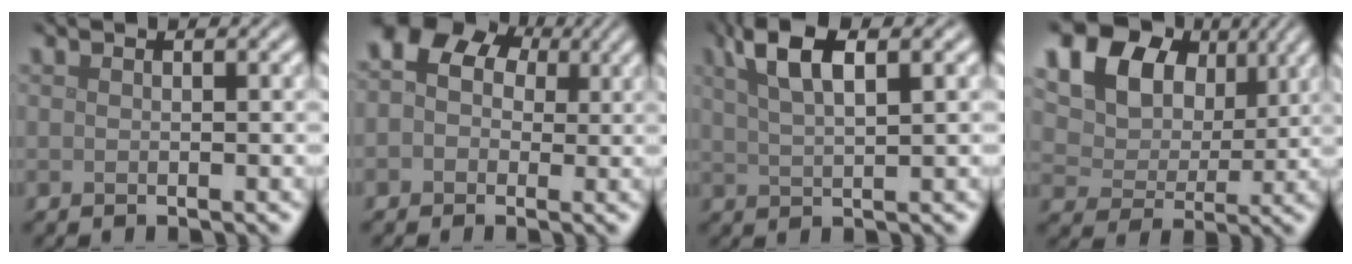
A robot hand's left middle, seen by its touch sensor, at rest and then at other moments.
{"total": 7.7, "force": [2.1, 6.3, 3.8], "torque": [-0.052, 0.036, -0.014]}
{"total": 5.5, "force": [2.9, 1.7, 4.4], "torque": [-0.081, 0.012, 0.051]}
{"total": 17.3, "force": [8.3, 12.5, 8.5], "torque": [-0.198, 0.036, 0.157]}